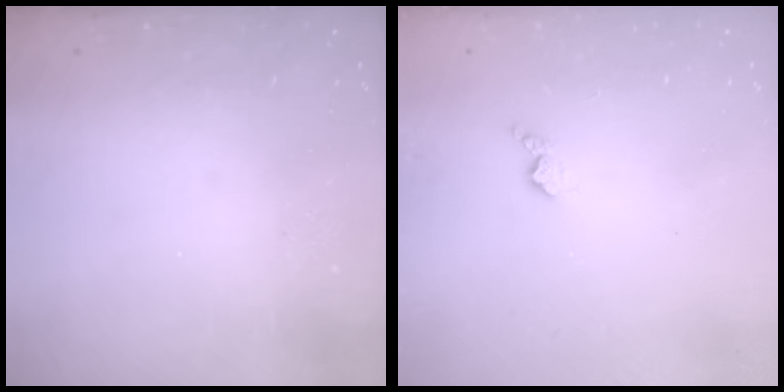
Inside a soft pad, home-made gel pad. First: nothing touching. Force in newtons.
{"total": 2.9, "press": 2.9, "slide": 0.5}